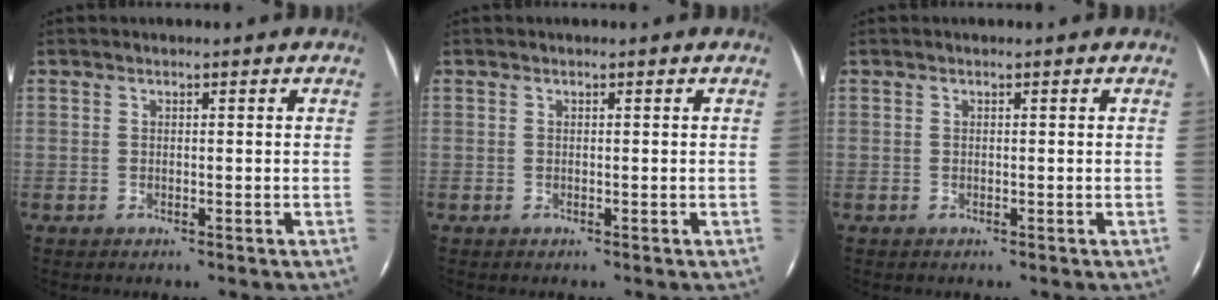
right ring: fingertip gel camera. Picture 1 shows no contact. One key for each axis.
{"total": 0.0}
{"total": 0.0}